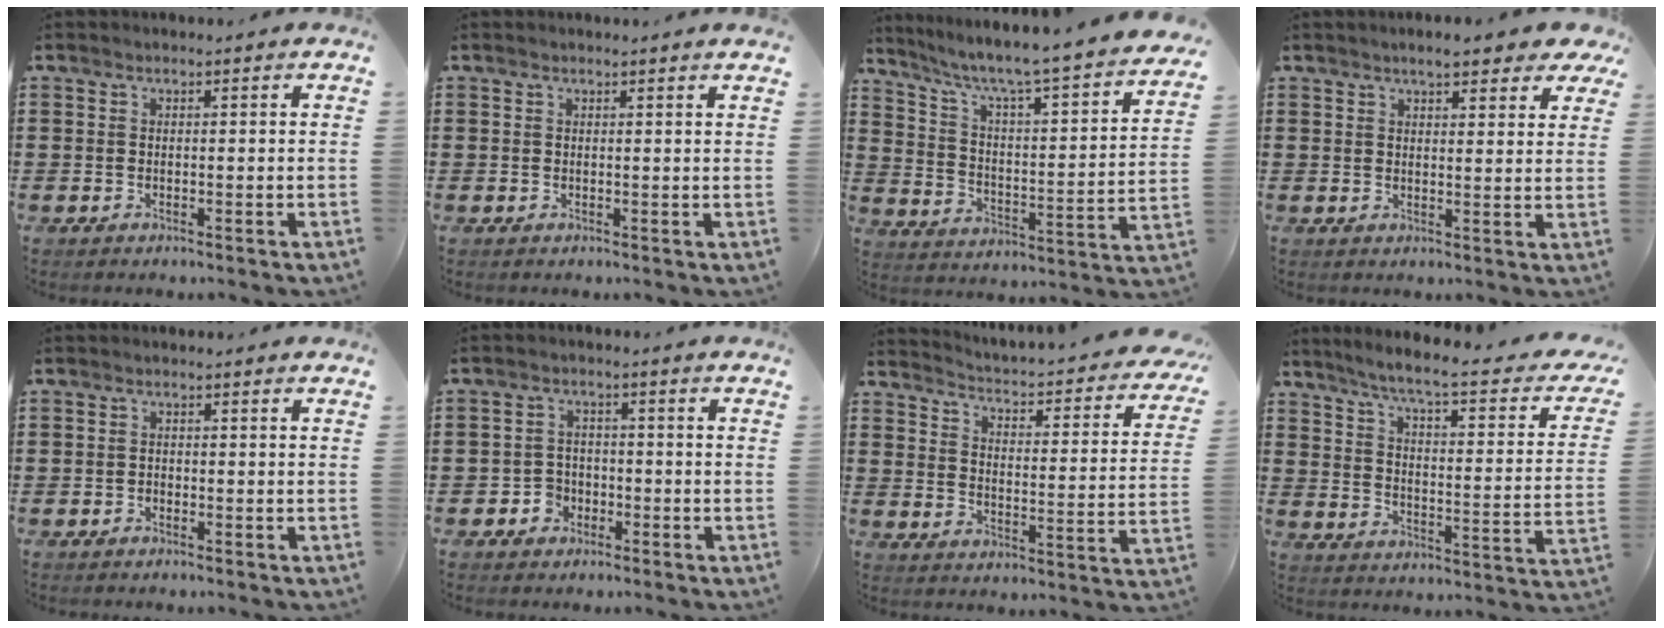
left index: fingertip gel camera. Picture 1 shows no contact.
{"total": 0.8, "force": [0.7, -0.2, 0.4], "torque": [-0.007, -0.003, 0.013]}
{"total": 4.8, "force": [3.7, -0.2, 3.0], "torque": [-0.077, -0.046, 0.050]}
{"total": 4.9, "force": [4.0, 0.9, 2.7], "torque": [-0.048, -0.008, 0.067]}
{"total": 0.8, "force": [-0.8, 0.3, 0.1], "torque": [-0.006, 0.002, -0.017]}
{"total": 3.1, "force": [-1.9, 2.4, 0.7], "torque": [-0.021, 0.005, -0.040]}
{"total": 2.7, "force": [2.6, -0.3, 0.9], "torque": [-0.036, -0.032, 0.031]}
{"total": 5.9, "force": [4.5, -0.6, 3.8], "torque": [-0.094, -0.038, 0.066]}